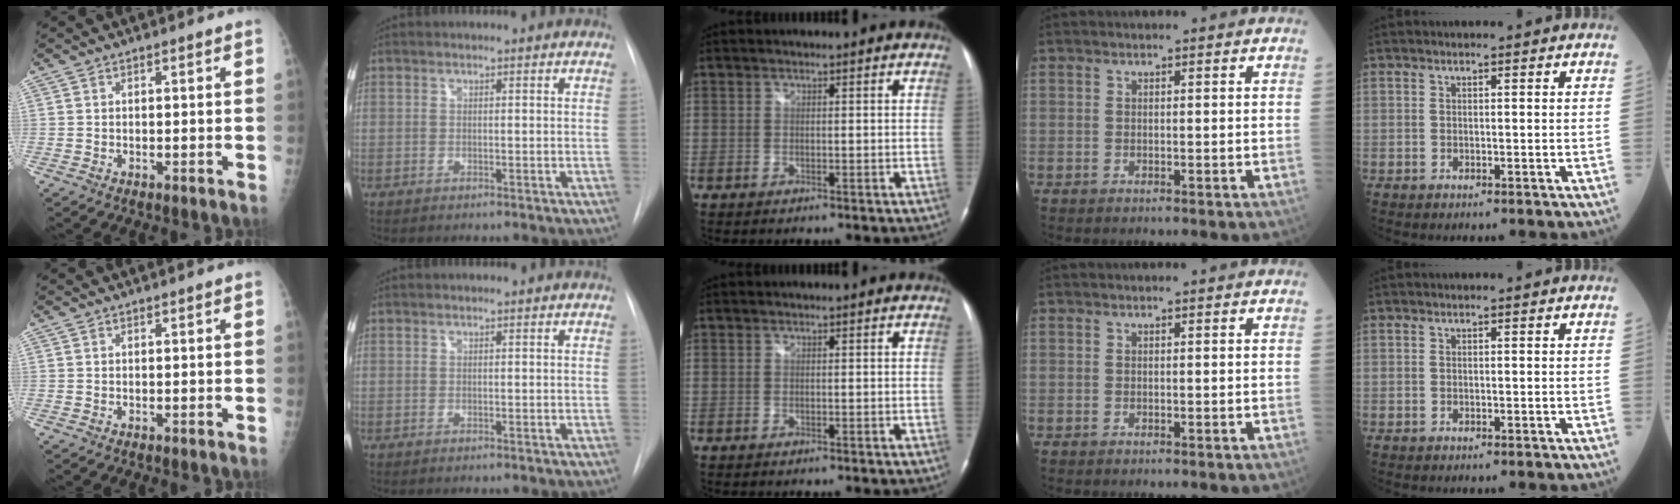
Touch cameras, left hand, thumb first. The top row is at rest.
{}